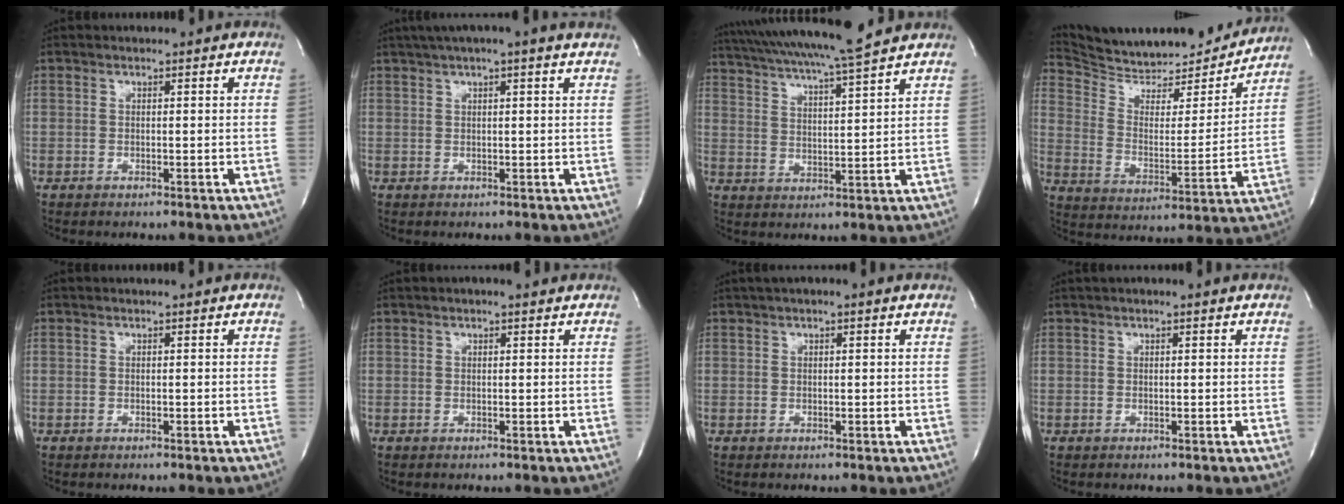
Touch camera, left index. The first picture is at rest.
{"total": 6.9, "force": [5.1, -0.1, 4.6], "torque": [-0.077, 0.027, 0.064]}
{"total": 15.6, "force": [13.8, -1.0, 7.3], "torque": [-0.136, 0.002, 0.212]}
{"total": 19.4, "force": [18.6, 3.6, 4.0], "torque": [-0.066, -0.037, 0.274]}
{"total": 0.0}
{"total": 1.8, "force": [1.2, 0.5, 1.3], "torque": [-0.020, 0.011, 0.015]}
{"total": 2.5, "force": [1.5, 0.4, 2.0], "torque": [-0.033, 0.019, 0.020]}
{"total": 1.5, "force": [1.0, 0.2, 1.1], "torque": [-0.014, 0.017, 0.012]}